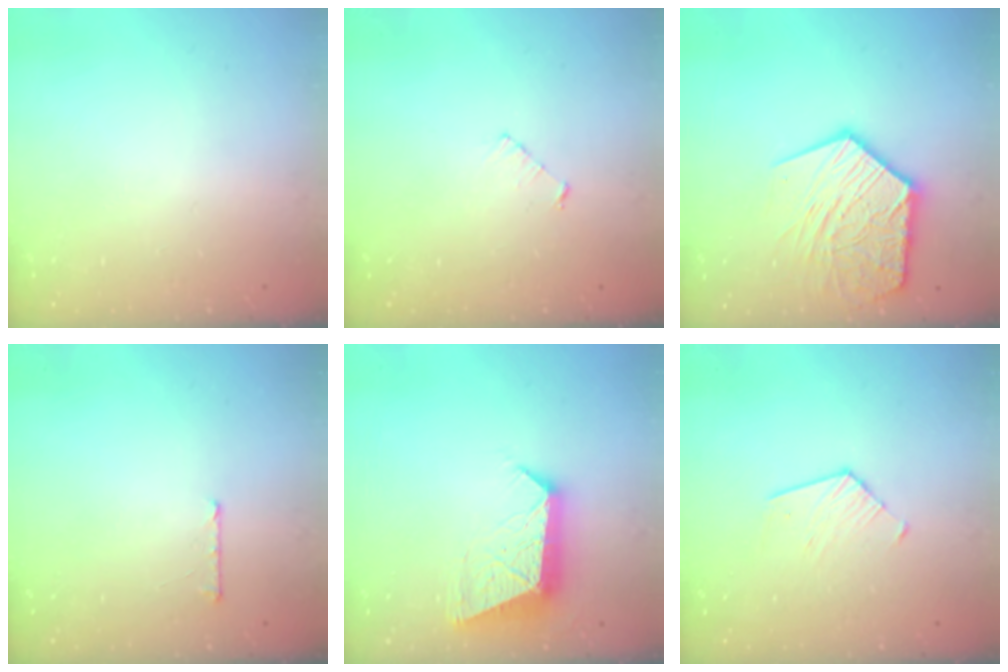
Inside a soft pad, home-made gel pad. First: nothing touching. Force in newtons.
{"total": 3.4, "press": 3.3, "slide": 0.3}
{"total": 16.6, "press": 16.5, "slide": 1.6}
{"total": 4.6, "press": 4.6, "slide": 0.5}
{"total": 12.1, "press": 12.0, "slide": 1.1}
{"total": 5.6, "press": 5.5, "slide": 0.6}